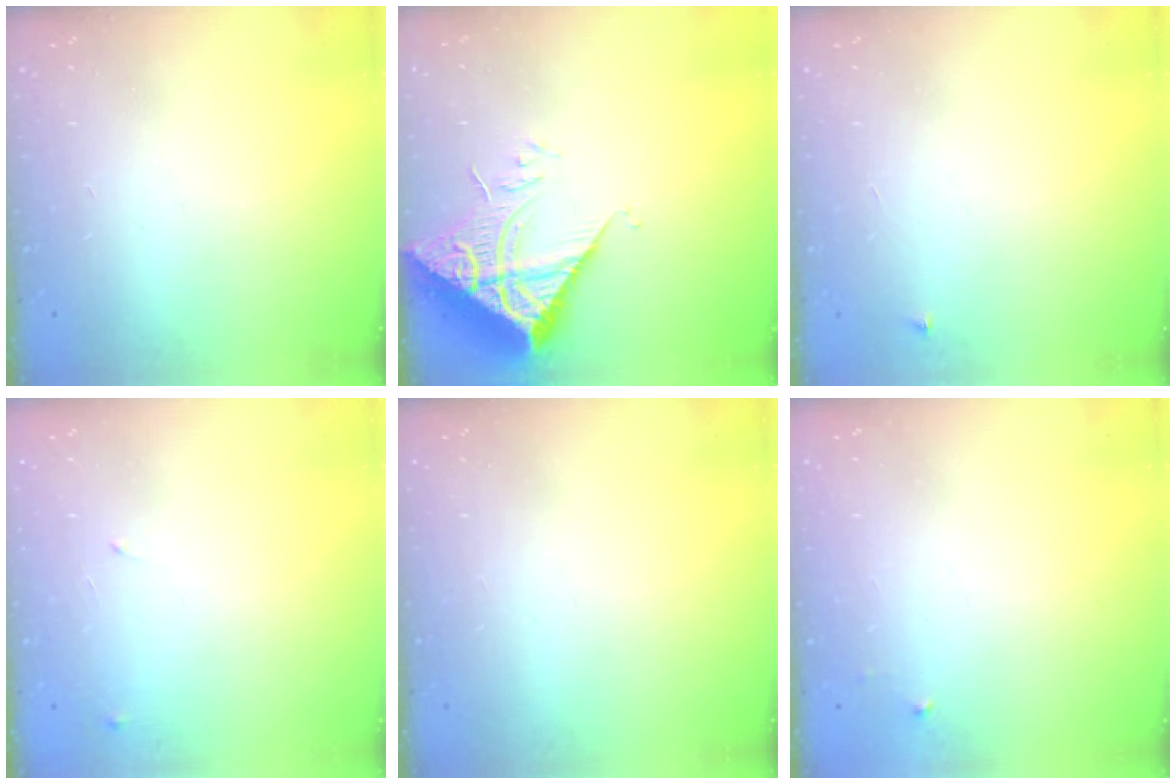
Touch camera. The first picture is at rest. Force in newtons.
{"total": 9.3, "press": 9.2, "slide": 1.2}
{"total": 2.3, "press": 2.3, "slide": 0.3}
{"total": 8.1, "press": 8.1, "slide": 0.6}
{"total": 0.0}
{"total": 2.5, "press": 2.5, "slide": 0.4}